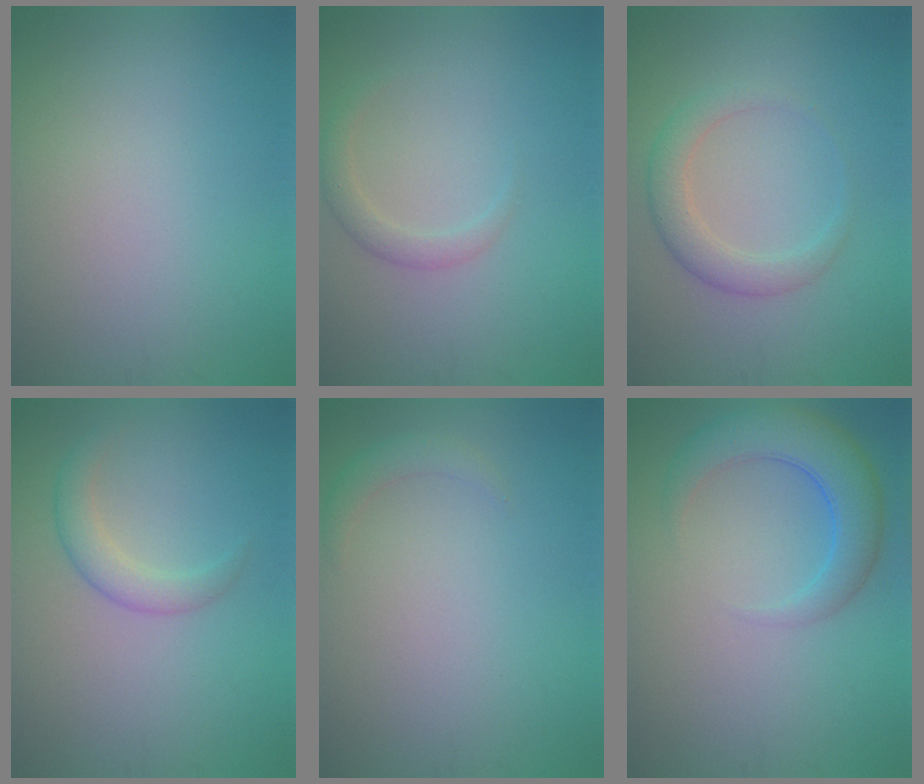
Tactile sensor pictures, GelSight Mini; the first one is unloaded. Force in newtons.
{"total": 1.6, "press": 1.6, "slide": 0.1}
{"total": 2.9, "press": 2.9, "slide": 0.1}
{"total": 2.3, "press": 2.3, "slide": 0.0}
{"total": 1.3, "press": 1.2, "slide": 0.1}
{"total": 4.9, "press": 4.9, "slide": 0.4}